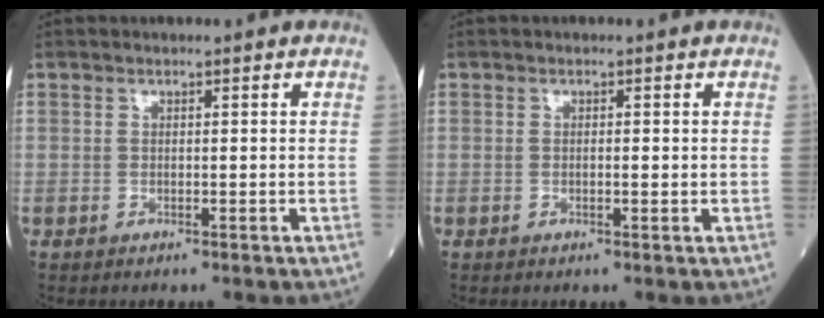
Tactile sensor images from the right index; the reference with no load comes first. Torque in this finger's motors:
{"motor_torque": [-0.01, -0.01, 0.00, 0.00]}